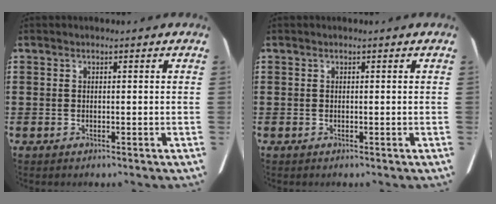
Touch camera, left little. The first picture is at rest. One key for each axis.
{"total": 0.0}